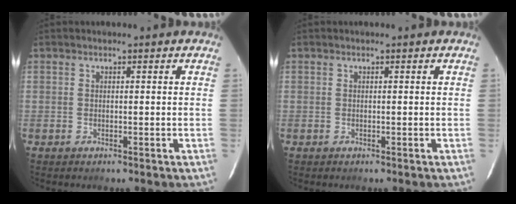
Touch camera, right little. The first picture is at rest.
{"total": 0.0}